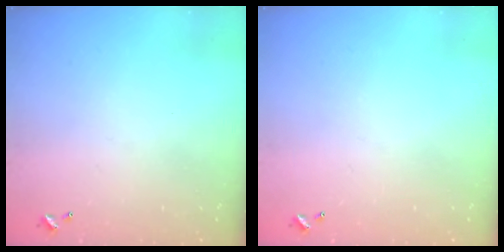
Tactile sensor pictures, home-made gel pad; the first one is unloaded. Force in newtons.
{"total": 0.0}